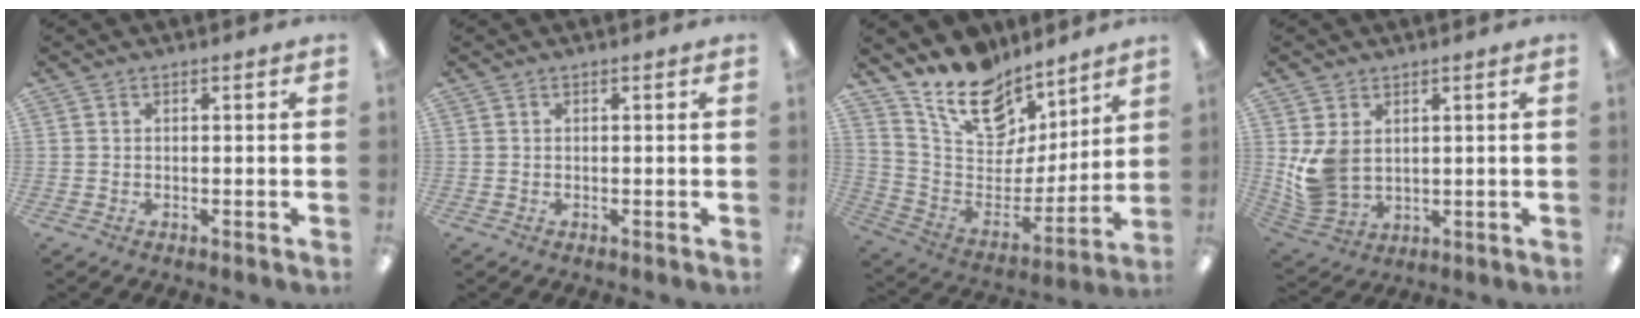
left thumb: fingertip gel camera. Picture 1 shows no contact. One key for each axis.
{"total": 0.0}
{"total": 18.4, "fx": 13.5, "fy": 10.3, "fz": 7.1, "tx": -0.138, "ty": -0.090, "tz": 0.248}
{"total": 8.6, "fx": 1.8, "fy": 6.6, "fz": 5.3, "tx": -0.117, "ty": 0.003, "tz": 0.039}